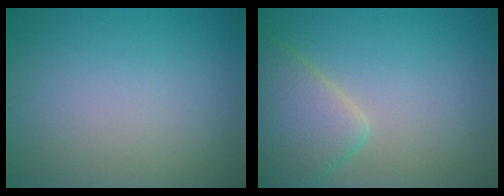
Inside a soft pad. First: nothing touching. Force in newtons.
{"total": 5.1, "press": 5.0, "slide": 0.4}